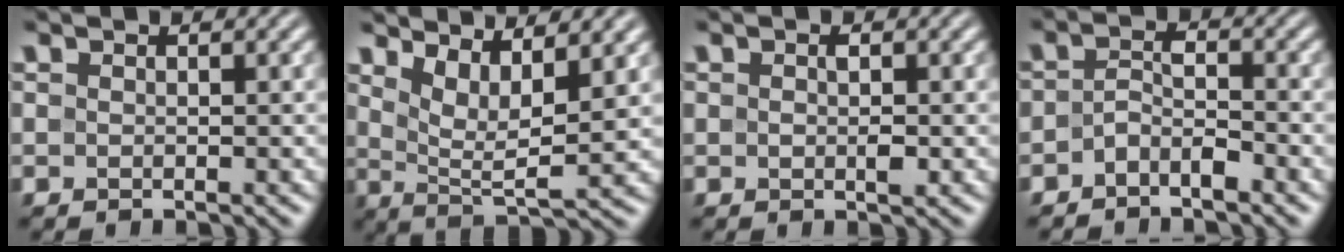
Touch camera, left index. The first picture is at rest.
{"total": 5.1, "force": [2.8, 1.5, 4.0], "torque": [-0.079, -0.010, 0.058]}
{"total": 1.4, "force": [0.0, 0.7, 1.2], "torque": [-0.022, 0.000, 0.001]}
{"total": 2.2, "force": [-1.4, 1.0, 1.3], "torque": [-0.025, 0.009, -0.030]}